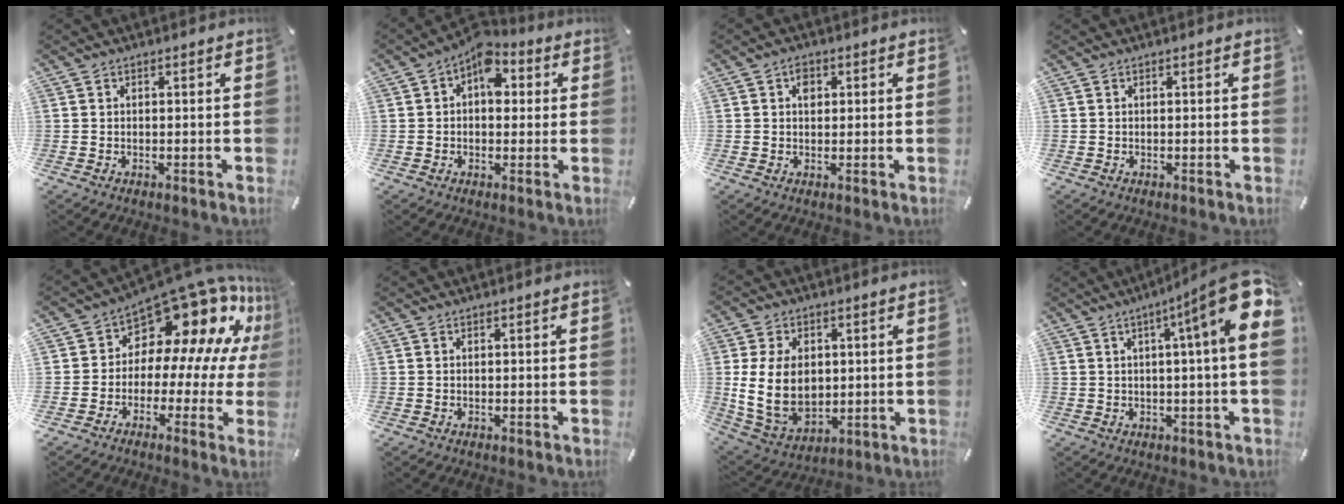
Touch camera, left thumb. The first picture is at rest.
{"total": 8.2, "force": [2.9, 5.6, 5.2], "torque": [-0.069, -0.013, 0.047]}
{"total": 2.6, "force": [0.7, 2.0, 1.5], "torque": [-0.018, 0.000, 0.008]}
{"total": 0.0}
{"total": 16.9, "force": [11.2, 8.9, 9.0], "torque": [-0.138, -0.102, 0.193]}
{"total": 0.0}
{"total": 14.3, "force": [1.4, 10.6, 9.4], "torque": [-0.198, 0.000, 0.027]}
{"total": 15.8, "force": [5.1, 0.6, 14.9], "torque": [-0.215, -0.044, 0.063]}